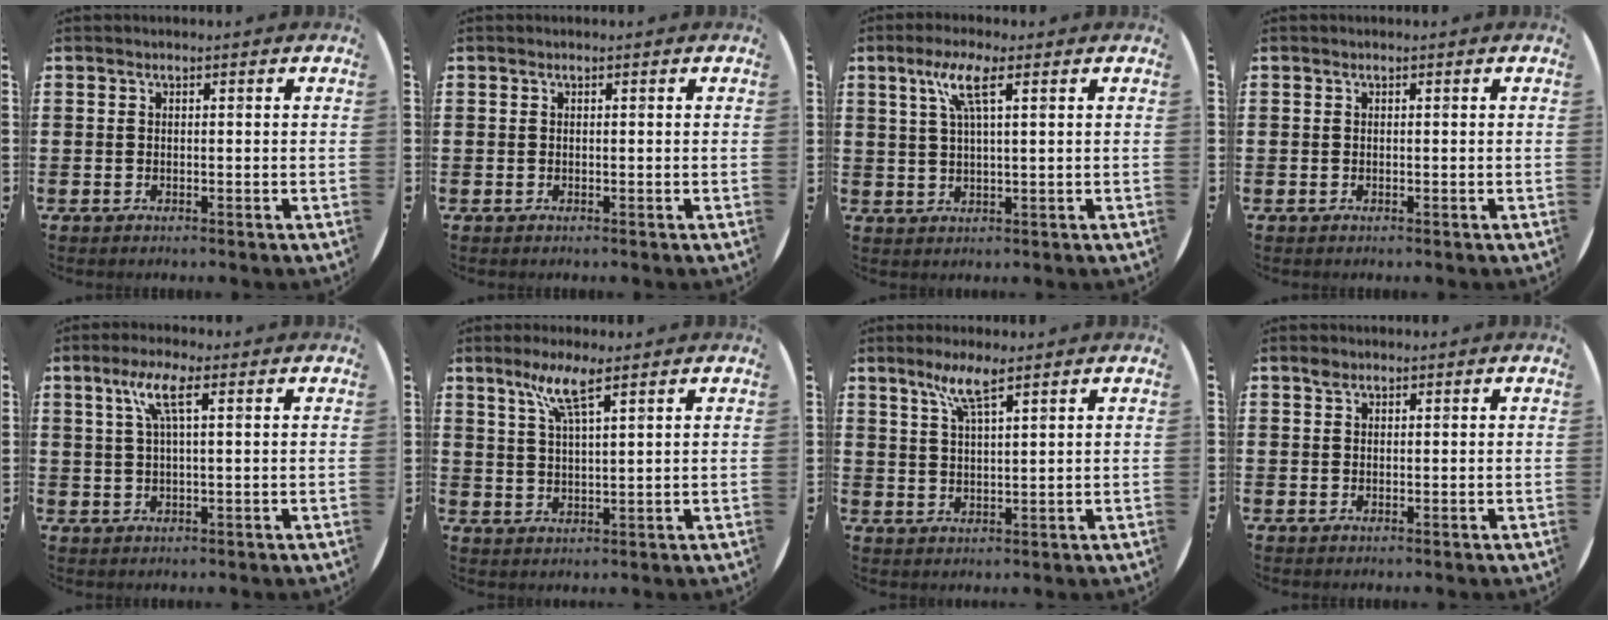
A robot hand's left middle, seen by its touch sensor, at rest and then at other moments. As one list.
[{"total": 0.0}, {"total": 5.1, "force": [2.6, 0.8, 4.3], "torque": [-0.091, 0.010, 0.041]}, {"total": 0.0}, {"total": 4.7, "force": [2.2, 0.9, 4.1], "torque": [-0.087, 0.011, 0.034]}, {"total": 5.8, "force": [4.1, 0.5, 4.1], "torque": [-0.090, 0.000, 0.069]}, {"total": 5.2, "force": [3.8, 0.5, 3.5], "torque": [-0.078, 0.002, 0.065]}, {"total": 1.0, "force": [0.7, 0.6, 0.3], "torque": [0.002, 0.000, 0.012]}]